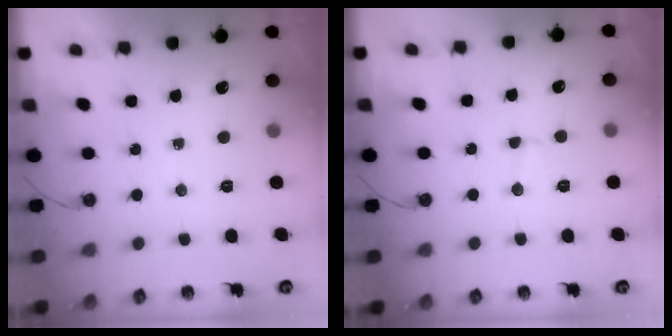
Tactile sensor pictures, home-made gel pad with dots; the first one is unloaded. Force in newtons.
{"total": 2.6, "press": 2.6, "slide": 0.2}